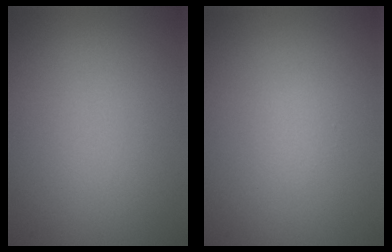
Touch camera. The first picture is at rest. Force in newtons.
{"total": 0.5, "press": 0.5, "slide": 0.1}